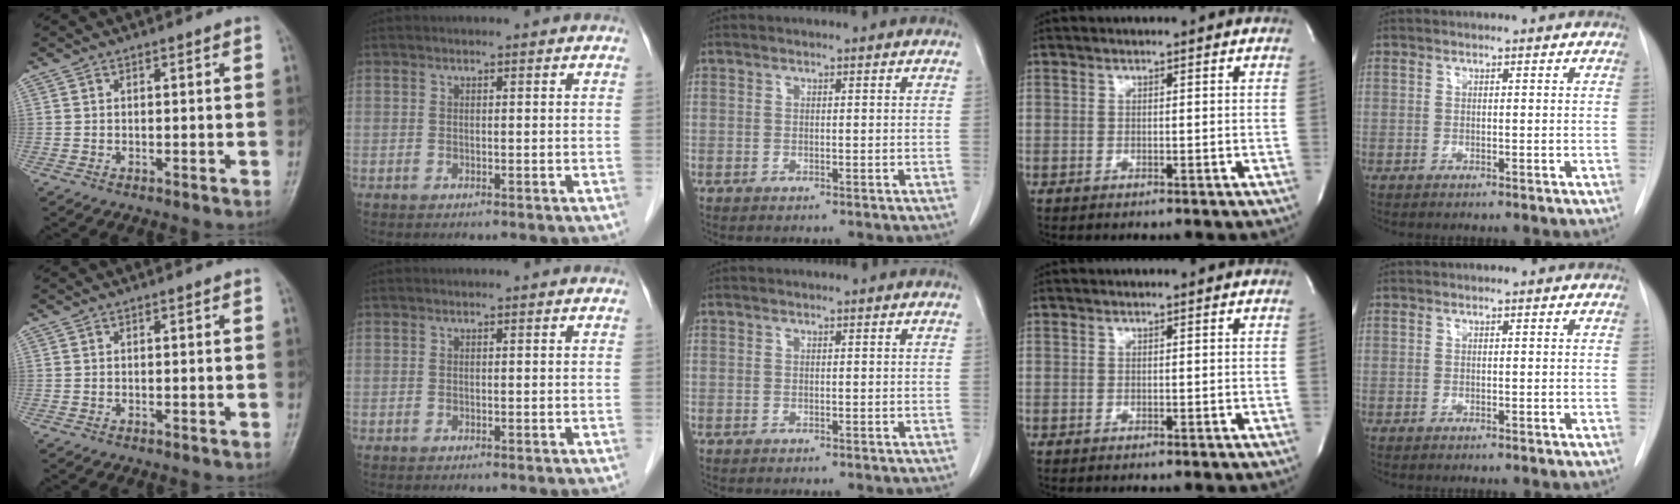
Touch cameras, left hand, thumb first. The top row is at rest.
{}